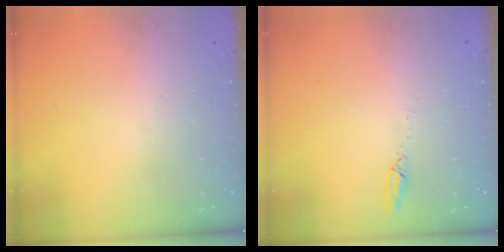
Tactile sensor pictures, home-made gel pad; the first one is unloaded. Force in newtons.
{"total": 3.1, "press": 3.0, "slide": 0.3}